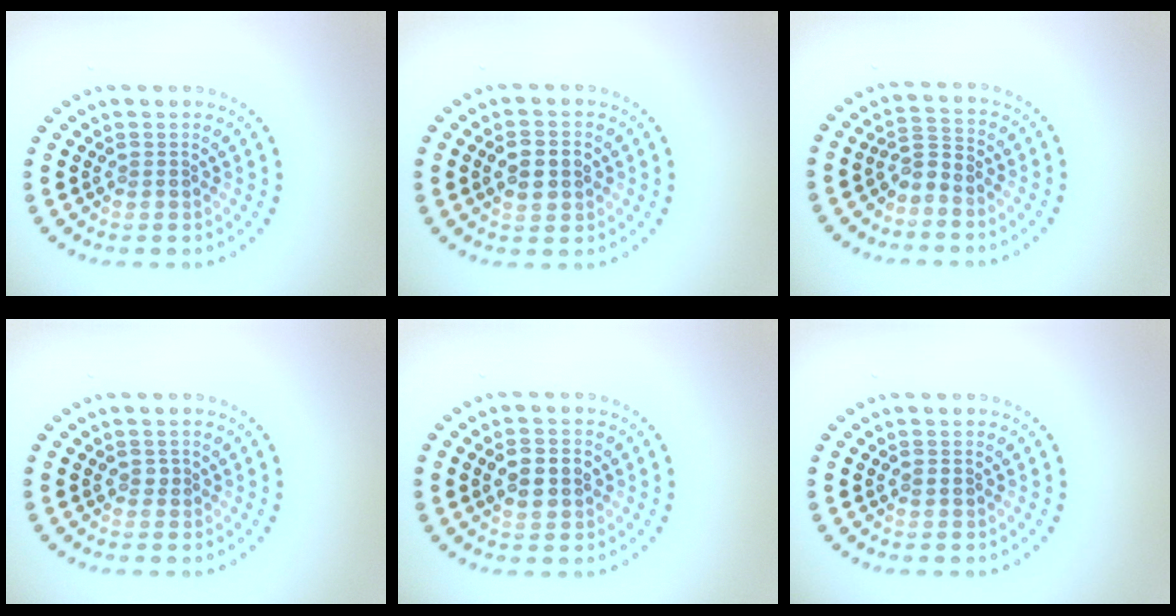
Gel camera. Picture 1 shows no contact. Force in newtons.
{"total": 2.9, "press": 2.9, "slide": 0.2}
{"total": 2.1, "press": 1.4, "slide": 1.6}
{"total": 0.5, "press": 0.4, "slide": 0.3}
{"total": 2.9, "press": 2.9, "slide": 0.2}
{"total": 0.6, "press": 0.6, "slide": 0.1}